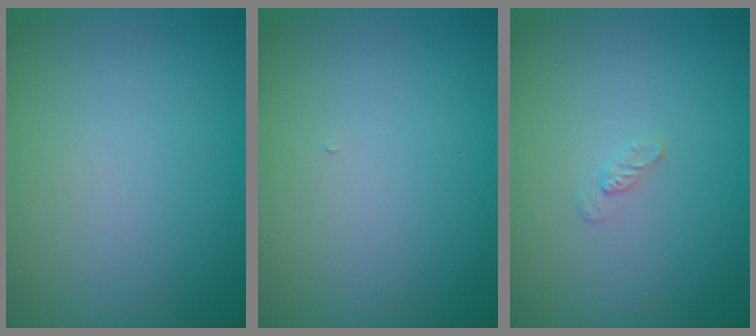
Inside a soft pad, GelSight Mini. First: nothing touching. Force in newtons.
{"total": 0.0}
{"total": 0.9, "press": 0.8, "slide": 0.2}